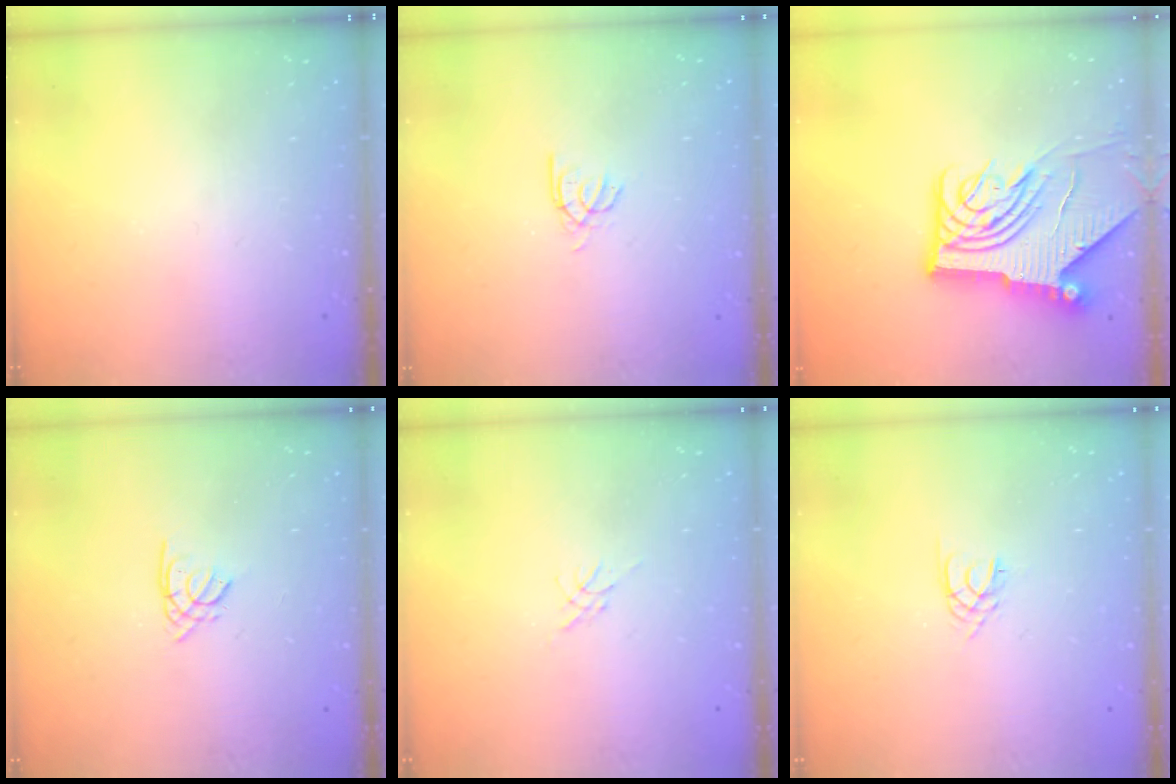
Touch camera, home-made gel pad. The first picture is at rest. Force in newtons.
{"total": 2.5, "press": 2.4, "slide": 0.3}
{"total": 14.7, "press": 14.6, "slide": 1.7}
{"total": 1.3, "press": 1.3, "slide": 0.4}
{"total": 0.0}
{"total": 2.4, "press": 2.4, "slide": 0.3}